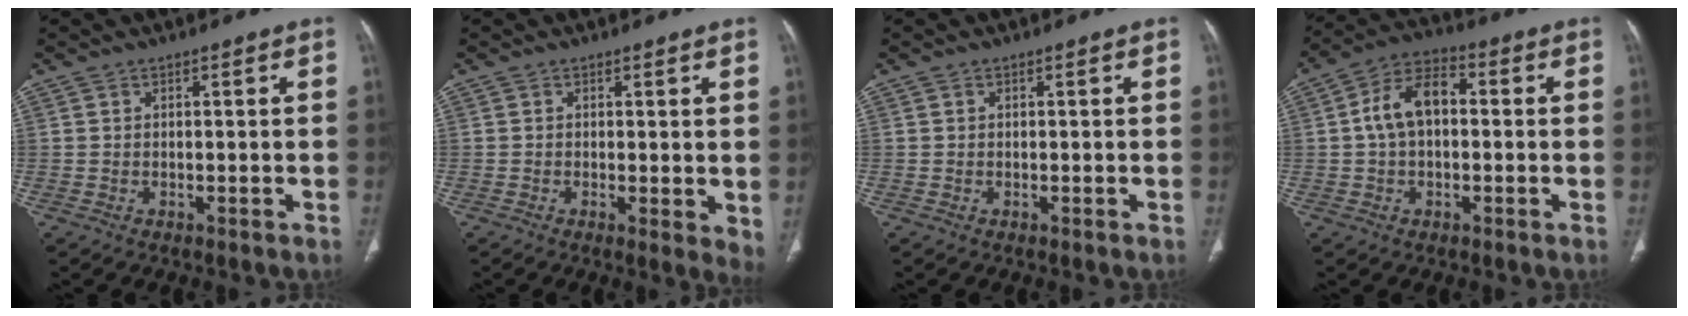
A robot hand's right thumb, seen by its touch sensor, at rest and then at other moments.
{"total": 4.1, "force": [0.1, 1.5, 3.8], "torque": [-0.051, -0.013, -0.001]}
{"total": 0.0}
{"total": 9.6, "force": [0.6, 6.1, 7.5], "torque": [-0.133, 0.029, 0.001]}